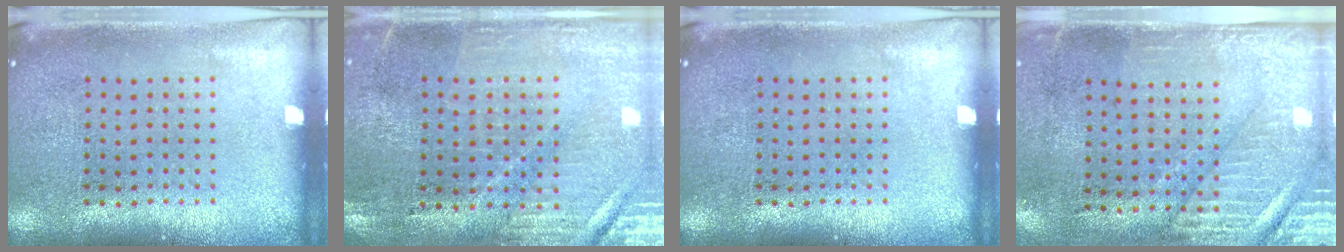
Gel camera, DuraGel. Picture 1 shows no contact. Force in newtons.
{"total": 0.9, "press": 0.8, "slide": 0.3}
{"total": 0.0}
{"total": 2.8, "press": 2.4, "slide": 1.4}